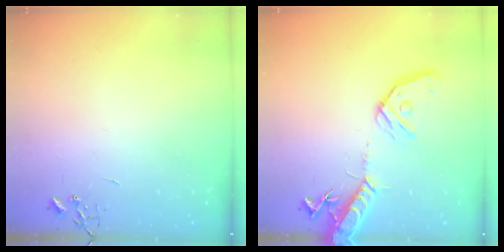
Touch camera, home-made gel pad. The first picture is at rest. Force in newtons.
{"total": 16.6, "press": 16.2, "slide": 3.2}